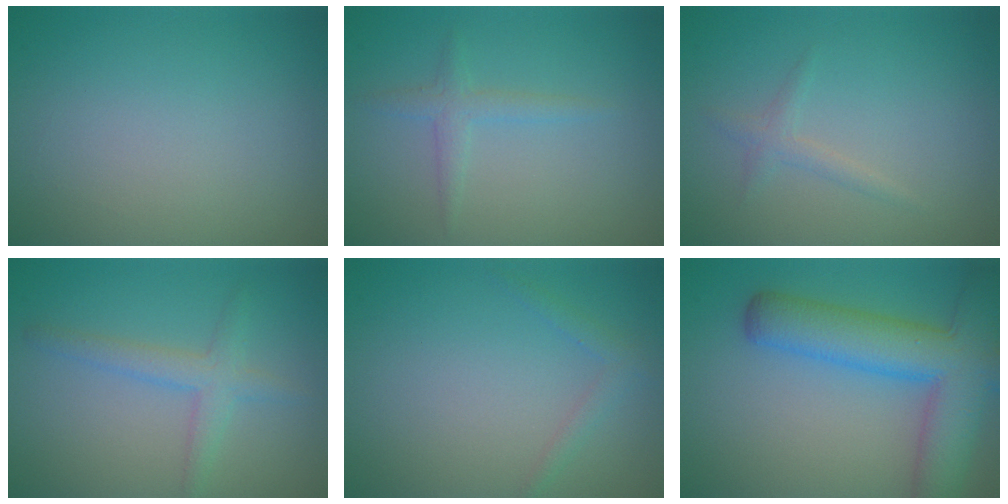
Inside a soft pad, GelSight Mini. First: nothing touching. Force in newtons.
{"total": 1.6, "press": 1.6, "slide": 0.1}
{"total": 1.1, "press": 1.1, "slide": 0.0}
{"total": 2.4, "press": 2.4, "slide": 0.2}
{"total": 1.2, "press": 1.2, "slide": 0.1}
{"total": 8.5, "press": 8.4, "slide": 0.5}